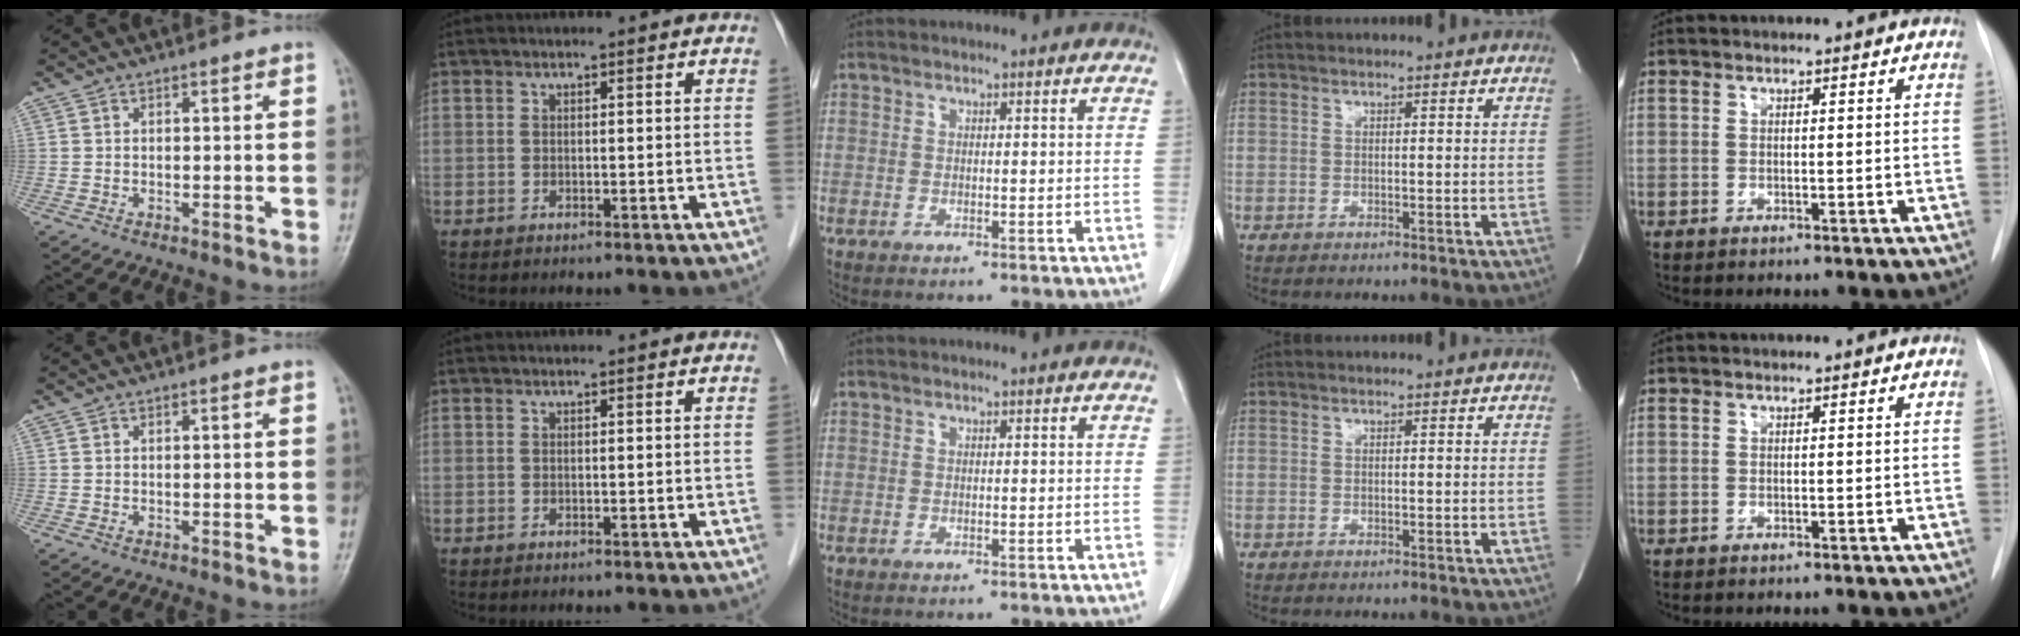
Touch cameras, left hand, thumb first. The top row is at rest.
{}